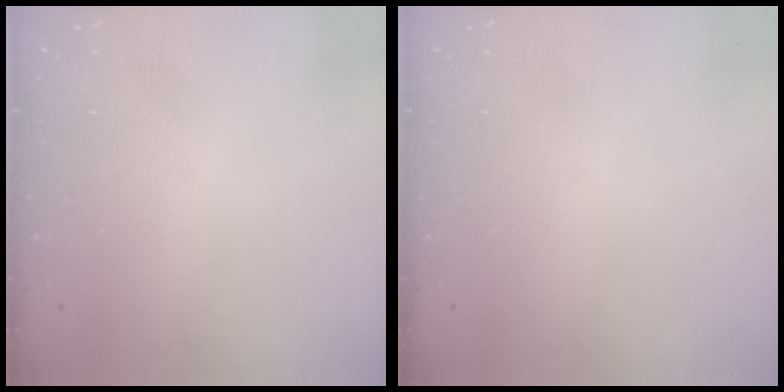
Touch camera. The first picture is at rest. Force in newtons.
{"total": 0.0}